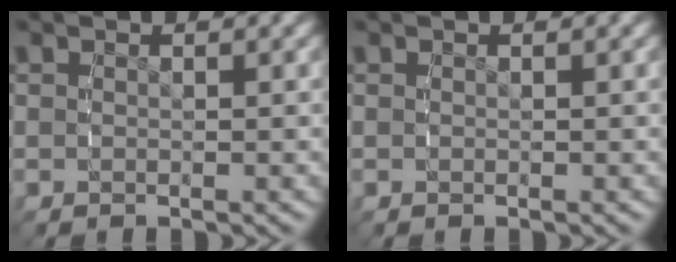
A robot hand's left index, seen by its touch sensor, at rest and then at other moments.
{"total": 0.0}